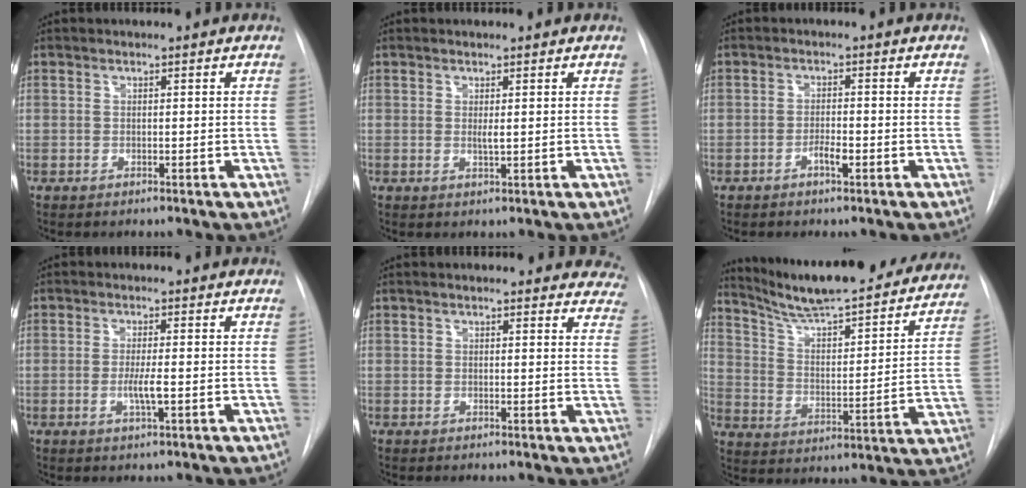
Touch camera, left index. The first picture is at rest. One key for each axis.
{"total": 1.4, "fx": -1.2, "fy": -0.2, "fz": 0.7, "tx": -0.017, "ty": -0.007, "tz": -0.015}
{"total": 3.0, "fx": -2.6, "fy": 0.1, "fz": 1.4, "tx": -0.023, "ty": -0.003, "tz": -0.042}
{"total": 3.1, "fx": -2.1, "fy": -0.2, "fz": 2.3, "tx": -0.049, "ty": -0.010, "tz": -0.033}
{"total": 11.9, "fx": 10.9, "fy": 3.5, "fz": 3.2, "tx": -0.001, "ty": -0.011, "tz": 0.093}
{"total": 25.6, "fx": 22.6, "fy": 4.0, "fz": 11.5, "tx": -0.172, "ty": -0.041, "tz": 0.306}